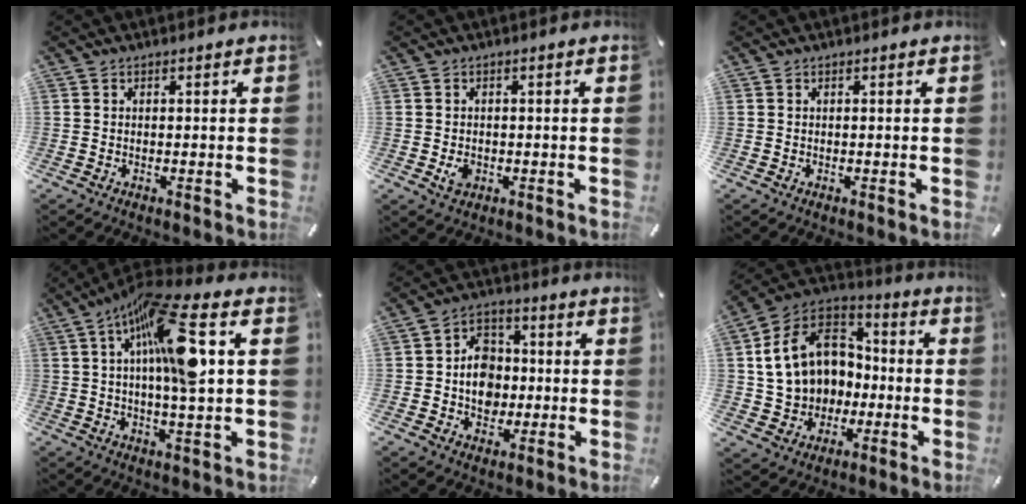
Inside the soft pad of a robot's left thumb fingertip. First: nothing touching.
{"total": 2.8, "force": [-0.7, 2.2, 1.6], "torque": [-0.034, 0.002, -0.013]}
{"total": 0.0}
{"total": 17.6, "force": [4.9, 4.1, 16.4], "torque": [-0.291, -0.011, 0.068]}
{"total": 9.2, "force": [-0.9, 7.9, 4.6], "torque": [-0.076, 0.018, -0.014]}
{"total": 15.9, "force": [0.3, 14.2, 7.2], "torque": [-0.161, -0.002, 0.016]}